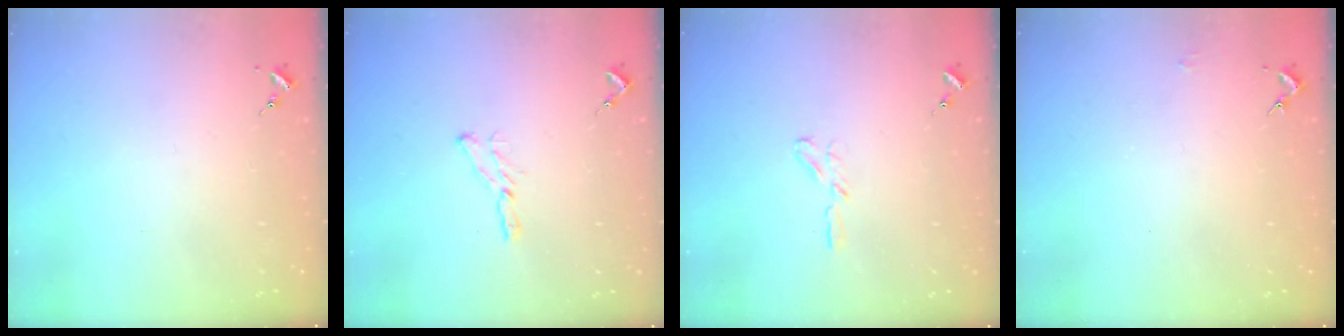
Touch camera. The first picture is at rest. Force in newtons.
{"total": 5.5, "press": 5.5, "slide": 0.5}
{"total": 3.7, "press": 3.7, "slide": 0.4}
{"total": 2.1, "press": 2.1, "slide": 0.3}